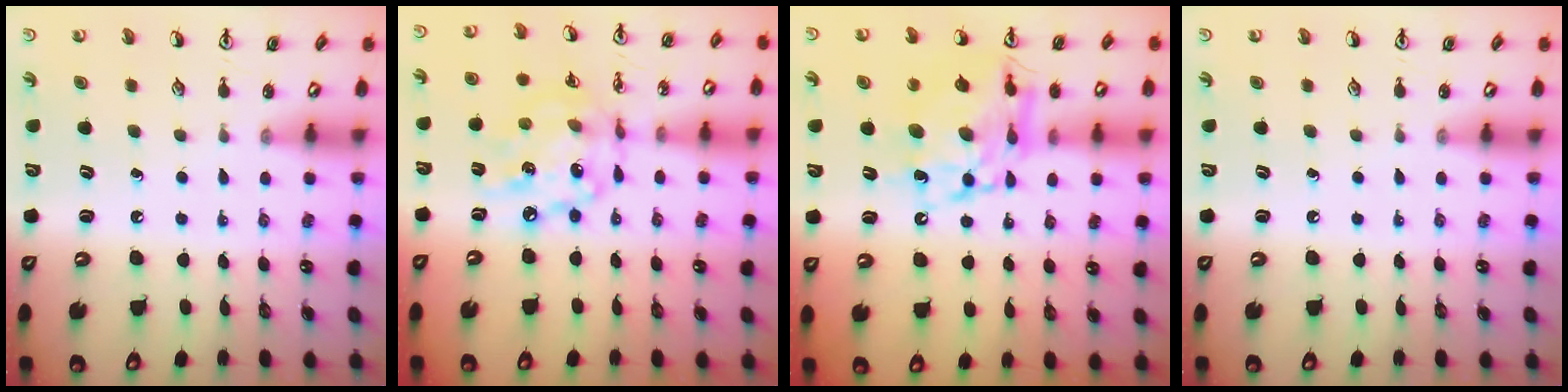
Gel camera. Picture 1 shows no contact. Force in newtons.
{"total": 14.3, "press": 14.3, "slide": 1.1}
{"total": 14.9, "press": 14.8, "slide": 1.2}
{"total": 0.0}